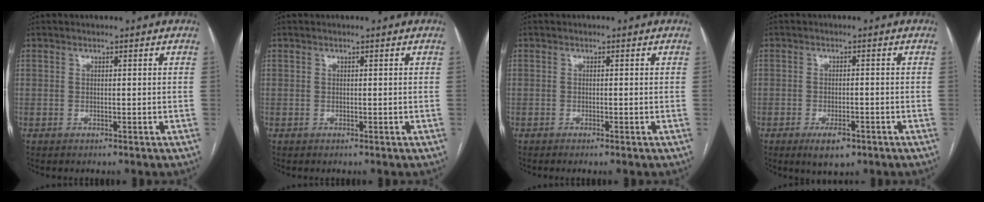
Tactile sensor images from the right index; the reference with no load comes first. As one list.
[{"total": 0.0}, {"total": 0.5, "force": [-0.2, 0.0, 0.5], "torque": [-0.009, 0.000, -0.002]}, {"total": 4.3, "force": [-2.4, 1.8, 3.1], "torque": [-0.050, -0.003, -0.031]}]